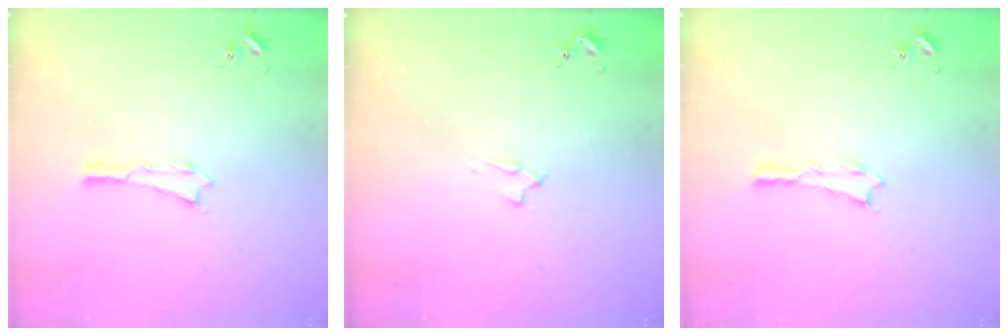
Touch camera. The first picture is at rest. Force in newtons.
{"total": 2.1, "press": 2.1, "slide": 0.3}
{"total": 0.0}